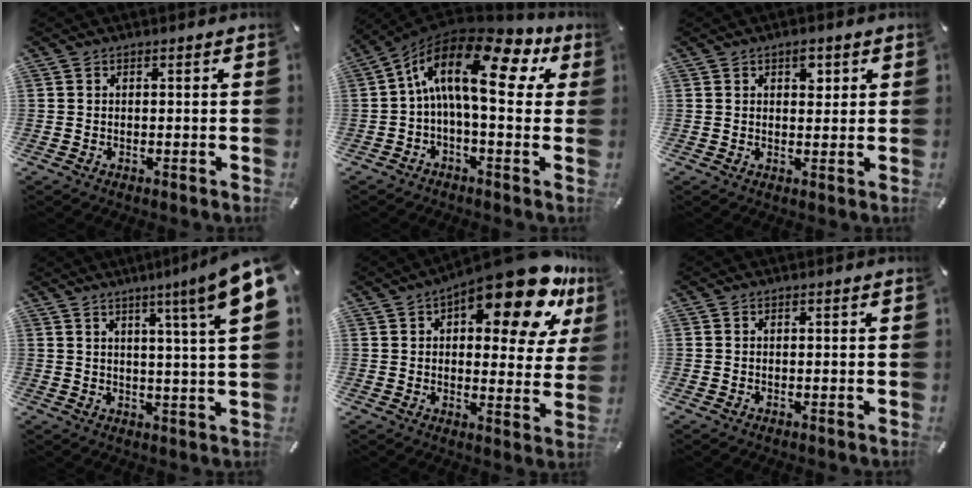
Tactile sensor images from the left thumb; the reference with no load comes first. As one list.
[{"total": 19.4, "force": [4.8, 8.1, 16.9], "torque": [-0.318, -0.030, 0.069]}, {"total": 3.1, "force": [1.6, 1.8, 1.9], "torque": [-0.009, -0.010, 0.022]}, {"total": 10.7, "force": [5.4, -0.6, 9.2], "torque": [-0.144, -0.035, 0.080]}, {"total": 20.5, "force": [11.5, 7.3, 15.2], "torque": [-0.204, -0.072, 0.181]}, {"total": 0.0}]